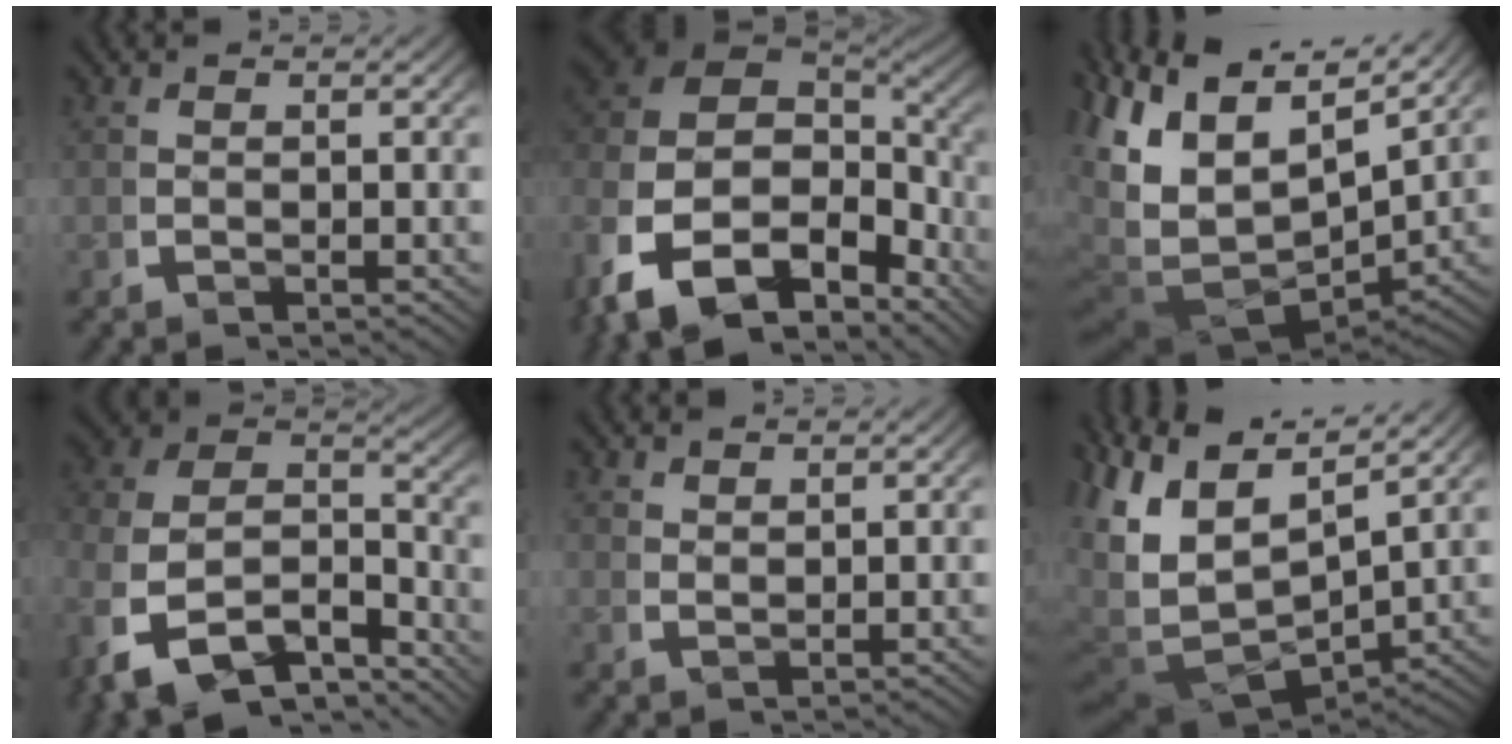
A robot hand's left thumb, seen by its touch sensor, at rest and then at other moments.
{"total": 15.4, "force": [-3.1, 10.4, 10.9], "torque": [-0.267, -0.060, -0.024]}
{"total": 15.3, "force": [0.9, 10.1, 11.5], "torque": [-0.256, -0.050, 0.039]}
{"total": 14.4, "force": [-5.1, 10.3, 8.7], "torque": [-0.207, -0.070, -0.069]}
{"total": 1.6, "force": [1.6, -0.1, 0.1], "torque": [0.006, 0.002, 0.038]}
{"total": 13.2, "force": [0.2, 8.8, 9.8], "torque": [-0.221, -0.050, 0.028]}